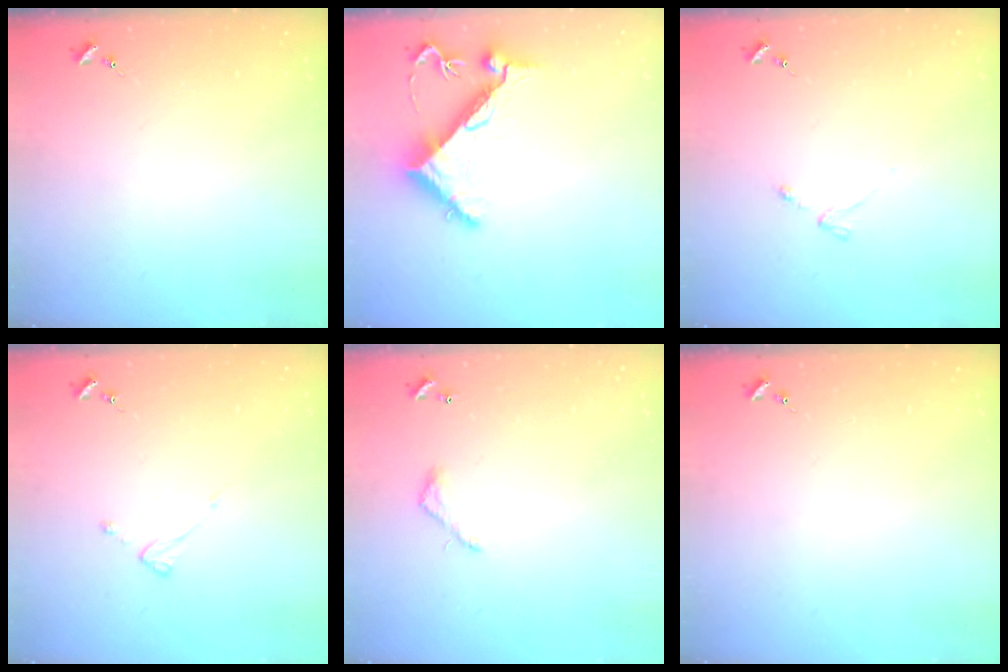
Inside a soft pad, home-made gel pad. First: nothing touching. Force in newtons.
{"total": 6.7, "press": 6.6, "slide": 0.7}
{"total": 3.0, "press": 2.9, "slide": 0.5}
{"total": 3.6, "press": 3.6, "slide": 0.3}
{"total": 4.1, "press": 4.1, "slide": 0.3}
{"total": 0.0}